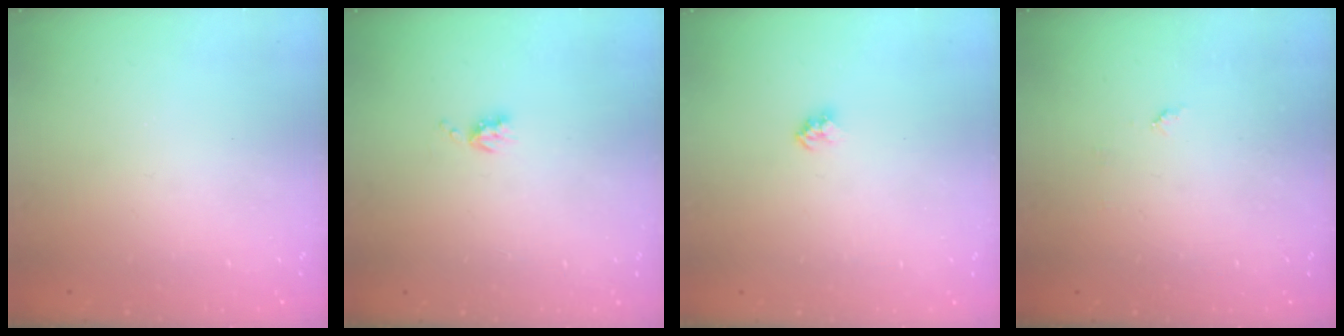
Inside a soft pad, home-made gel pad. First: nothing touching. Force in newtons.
{"total": 5.8, "press": 5.7, "slide": 0.8}
{"total": 2.4, "press": 2.4, "slide": 0.2}
{"total": 4.3, "press": 4.3, "slide": 0.5}